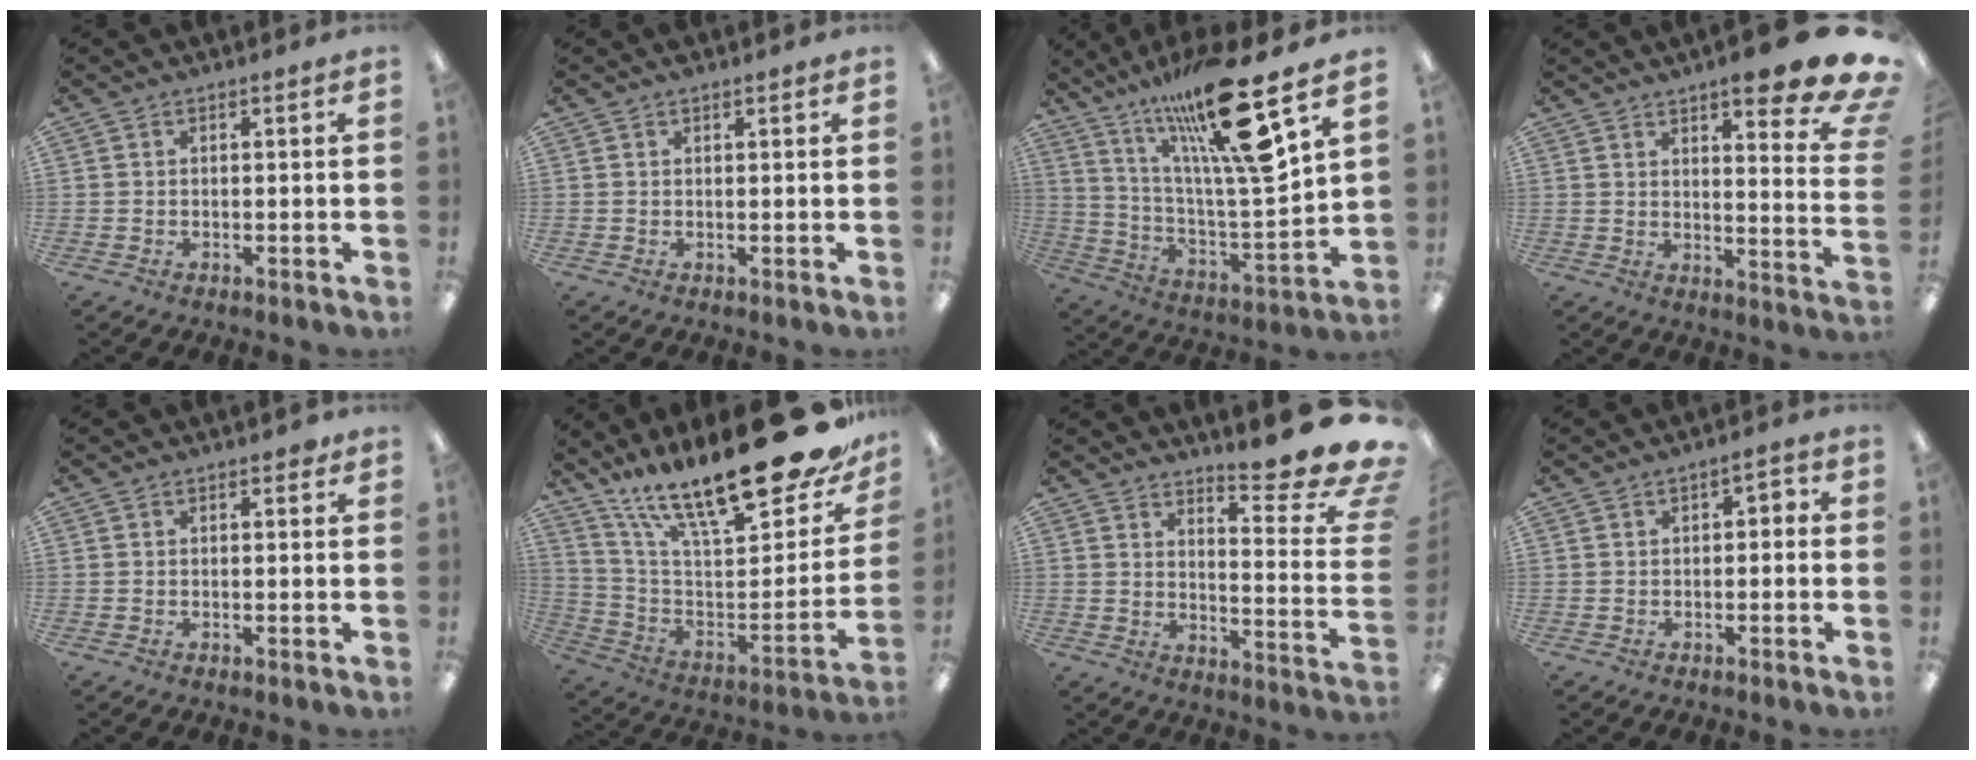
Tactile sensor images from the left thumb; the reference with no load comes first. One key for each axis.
{"total": 1.0, "fx": 0.7, "fy": 0.4, "fz": 0.5, "tx": -0.003, "ty": -0.002, "tz": 0.011}
{"total": 24.9, "fx": 17.5, "fy": 3.4, "fz": 17.4, "tx": -0.311, "ty": -0.096, "tz": 0.271}
{"total": 13.1, "fx": 9.4, "fy": 2.6, "fz": 8.8, "tx": -0.110, "ty": -0.071, "tz": 0.149}
{"total": 0.9, "fx": 0.6, "fy": 0.5, "fz": 0.6, "tx": -0.005, "ty": -0.001, "tz": 0.008}
{"total": 27.1, "fx": 19.0, "fy": 7.5, "fz": 17.7, "tx": -0.267, "ty": -0.137, "tz": 0.318}
{"total": 12.1, "fx": 9.9, "fy": 1.7, "fz": 6.8, "tx": -0.072, "ty": -0.106, "tz": 0.157}
{"total": 2.1, "fx": -0.9, "fy": 1.3, "fz": 1.4, "tx": -0.026, "ty": 0.011, "tz": -0.019}